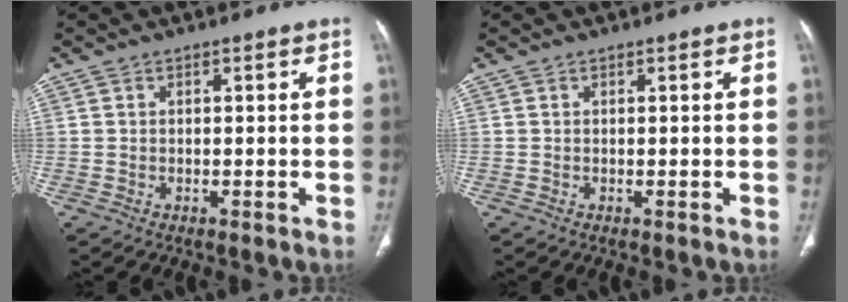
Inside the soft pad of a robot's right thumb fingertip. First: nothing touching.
{"total": 0.0}